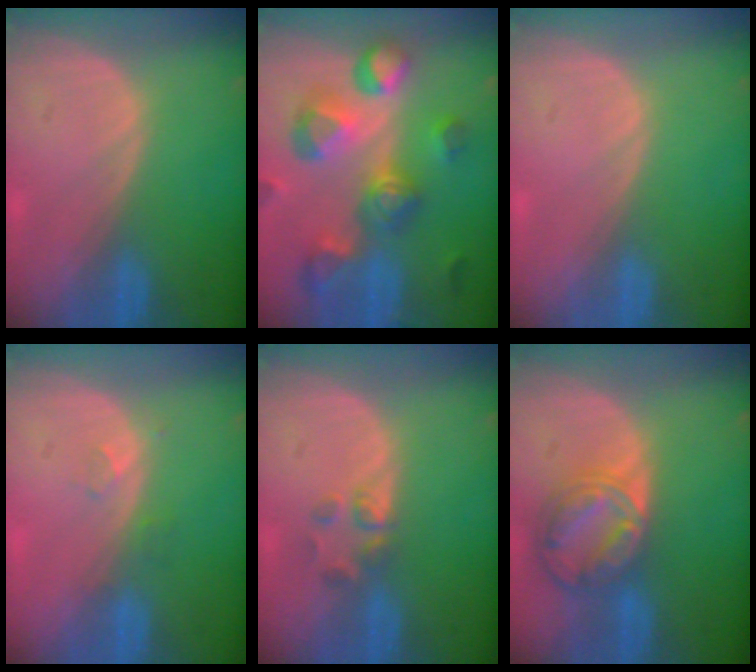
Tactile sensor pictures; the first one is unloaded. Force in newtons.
{"total": 11.3, "press": 10.1, "slide": 5.1}
{"total": 0.0}
{"total": 1.9, "press": 1.6, "slide": 1.0}
{"total": 2.6, "press": 2.4, "slide": 0.9}
{"total": 8.6, "press": 7.3, "slide": 4.5}